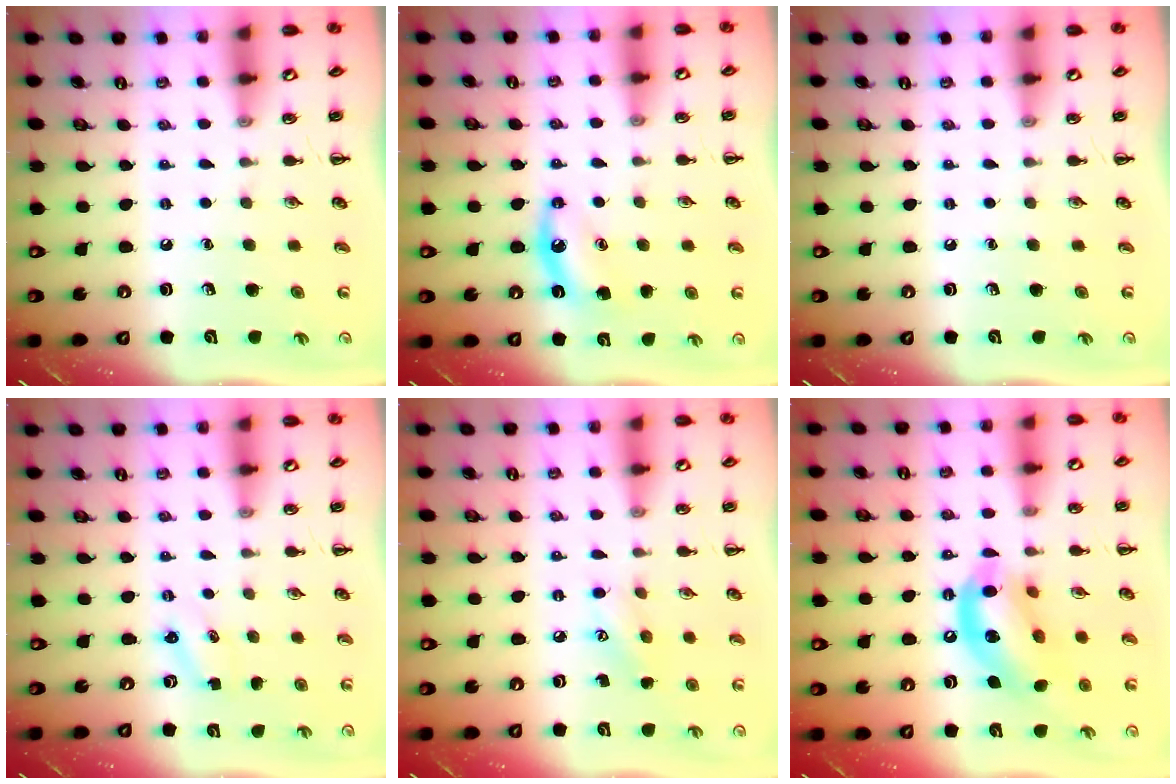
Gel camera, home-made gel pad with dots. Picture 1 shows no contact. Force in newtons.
{"total": 6.5, "press": 6.2, "slide": 1.9}
{"total": 0.0}
{"total": 1.3, "press": 1.2, "slide": 0.4}
{"total": 6.5, "press": 6.4, "slide": 1.2}
{"total": 14.2, "press": 13.8, "slide": 3.3}